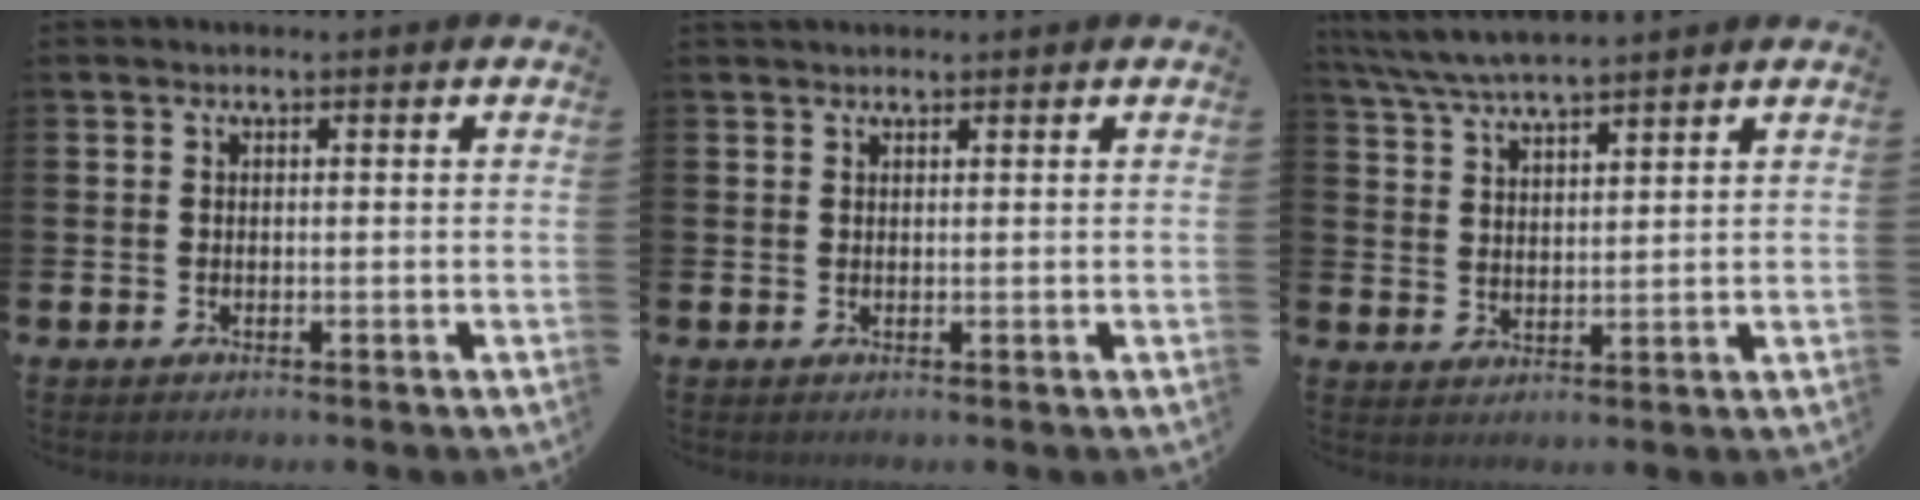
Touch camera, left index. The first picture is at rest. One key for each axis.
{"total": 1.0, "fx": 0.9, "fy": 0.3, "fz": 0.1, "tx": 0.008, "ty": -0.001, "tz": 0.015}
{"total": 5.5, "fx": 5.3, "fy": 0.4, "fz": 1.6, "tx": -0.055, "ty": -0.019, "tz": 0.096}